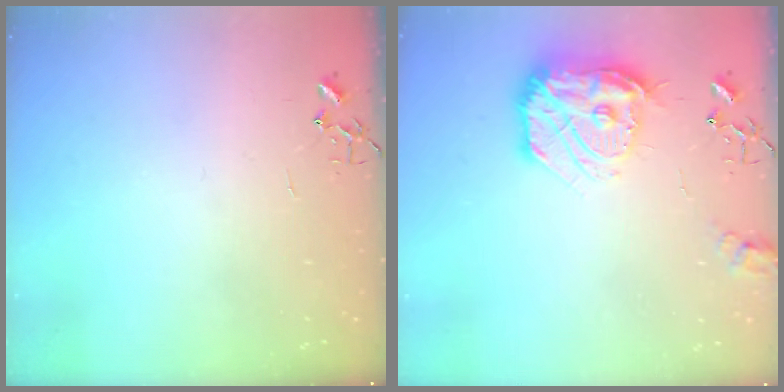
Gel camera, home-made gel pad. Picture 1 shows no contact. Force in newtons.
{"total": 18.7, "press": 18.6, "slide": 1.8}